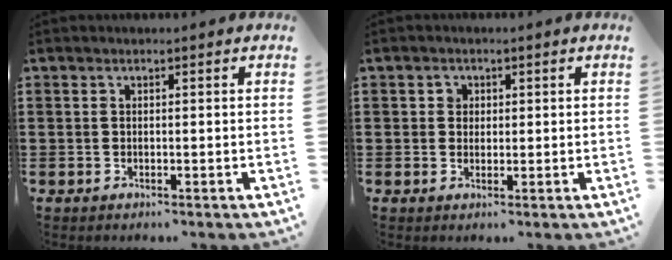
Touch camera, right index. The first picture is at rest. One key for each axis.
{"total": 1.5, "fx": 0.4, "fy": 1.3, "fz": 0.4, "tx": -0.014, "ty": 0.007, "tz": 0.007}